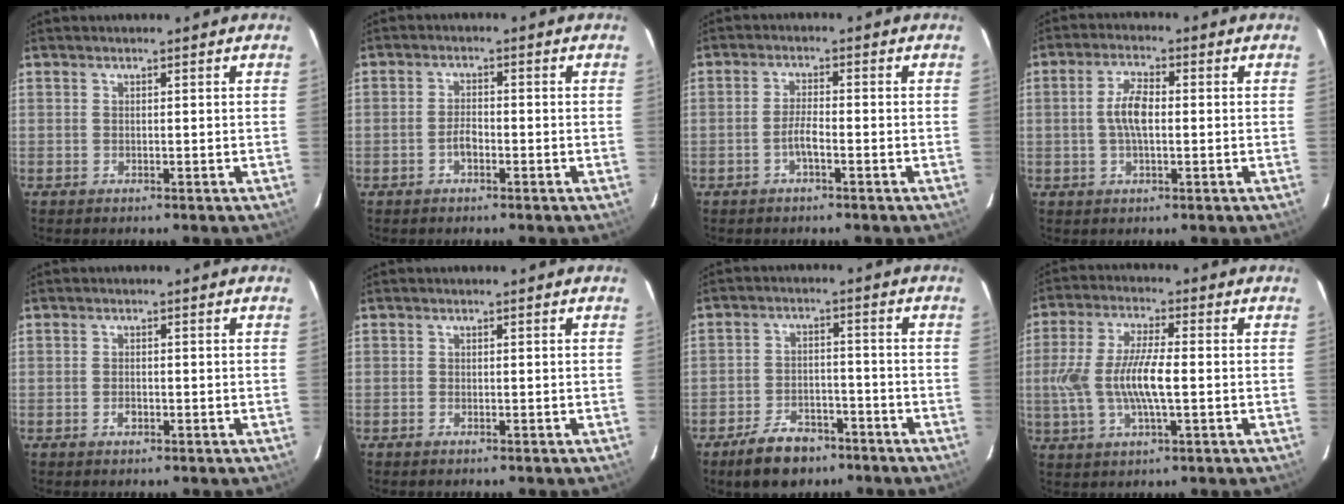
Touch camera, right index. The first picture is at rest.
{"total": 2.4, "force": [-1.3, 1.2, 1.7], "torque": [-0.034, 0.006, -0.025]}
{"total": 2.7, "force": [-1.5, 0.4, 2.2], "torque": [-0.049, 0.003, -0.030]}
{"total": 5.4, "force": [-0.1, 2.1, 5.0], "torque": [-0.100, 0.009, -0.003]}
{"total": 1.6, "force": [-0.7, 1.0, 1.1], "torque": [-0.021, 0.002, -0.013]}
{"total": 0.7, "force": [-0.5, 0.3, 0.2], "torque": [-0.005, 0.000, -0.011]}
{"total": 9.4, "force": [-6.6, 5.1, 4.2], "torque": [-0.102, 0.014, -0.097]}
{"total": 11.2, "force": [-1.2, 3.0, 10.7], "torque": [-0.219, -0.001, -0.023]}